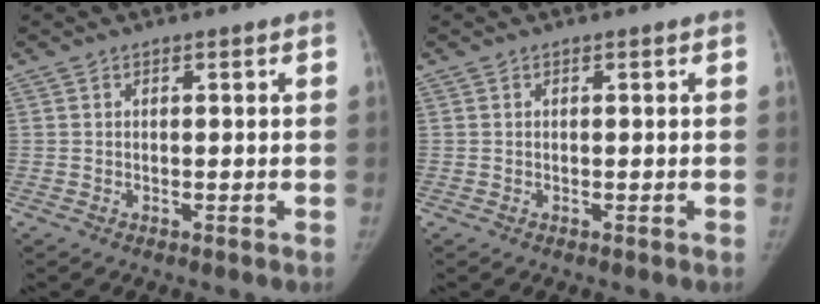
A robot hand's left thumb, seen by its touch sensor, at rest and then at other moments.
{"total": 0.0}